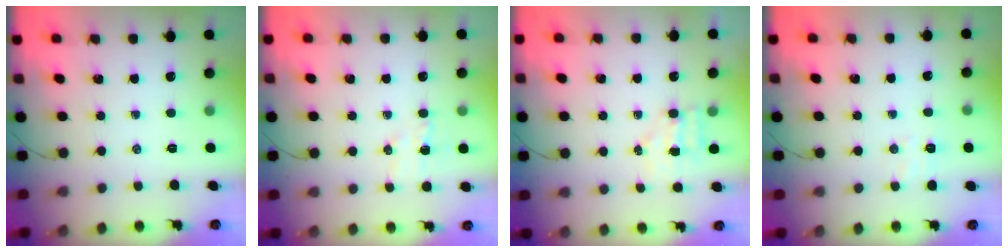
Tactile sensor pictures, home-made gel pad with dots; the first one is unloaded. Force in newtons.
{"total": 5.4, "press": 5.3, "slide": 1.1}
{"total": 4.1, "press": 4.1, "slide": 0.7}
{"total": 4.7, "press": 4.6, "slide": 1.2}